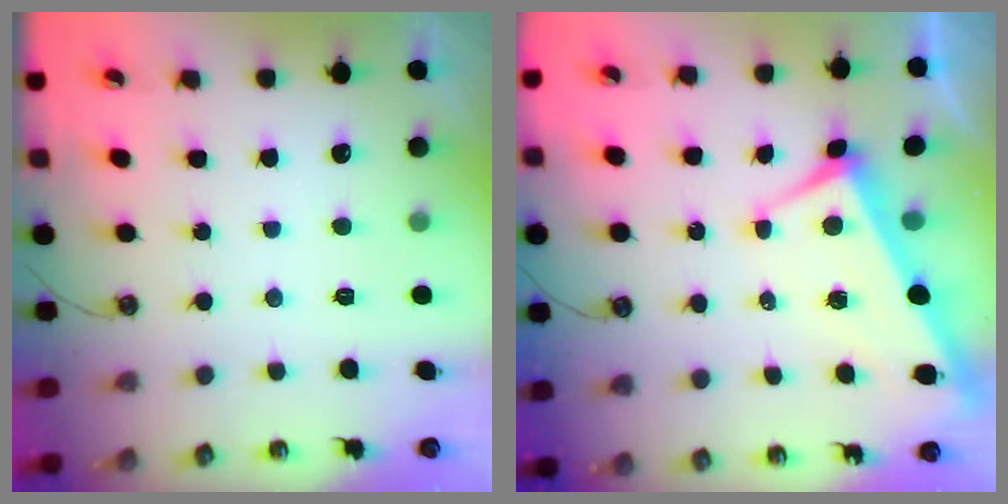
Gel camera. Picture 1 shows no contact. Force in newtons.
{"total": 2.2, "press": 1.9, "slide": 1.0}